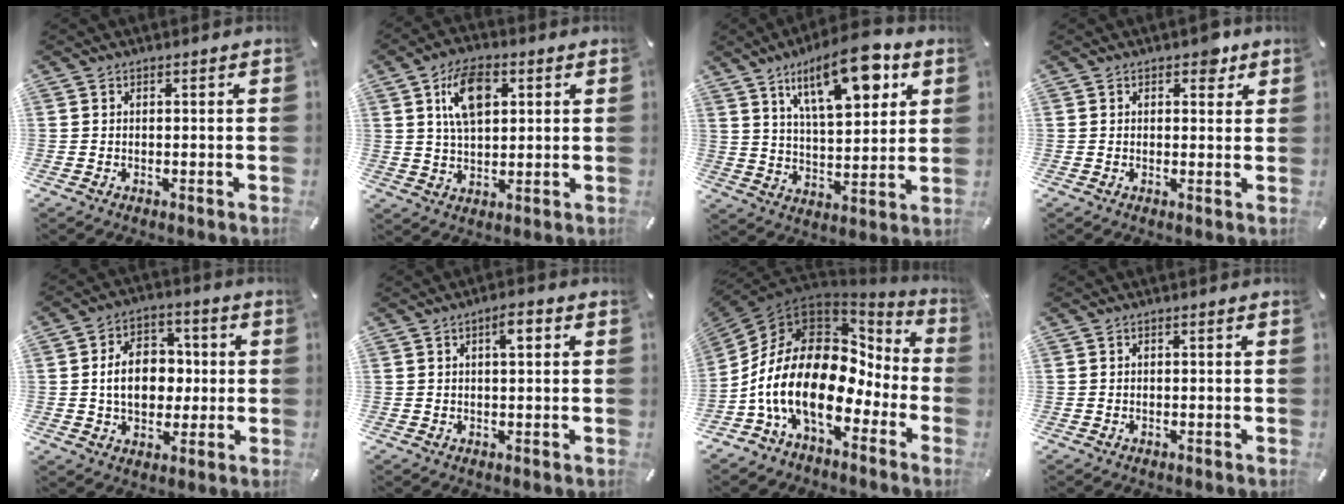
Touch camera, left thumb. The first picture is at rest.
{"total": 10.3, "force": [3.7, 6.0, 7.6], "torque": [-0.139, 0.002, 0.063]}
{"total": 17.9, "force": [9.8, 7.4, 13.1], "torque": [-0.202, -0.034, 0.158]}
{"total": 3.3, "force": [1.8, 2.0, 1.9], "torque": [-0.011, -0.005, 0.024]}
{"total": 11.9, "force": [0.1, 9.0, 7.8], "torque": [-0.132, 0.014, 0.003]}
{"total": 3.5, "force": [1.2, 1.3, 3.0], "torque": [-0.047, 0.002, 0.015]}
{"total": 21.1, "force": [-4.5, 13.4, 15.7], "torque": [-0.333, -0.006, -0.073]}
{"total": 0.0}